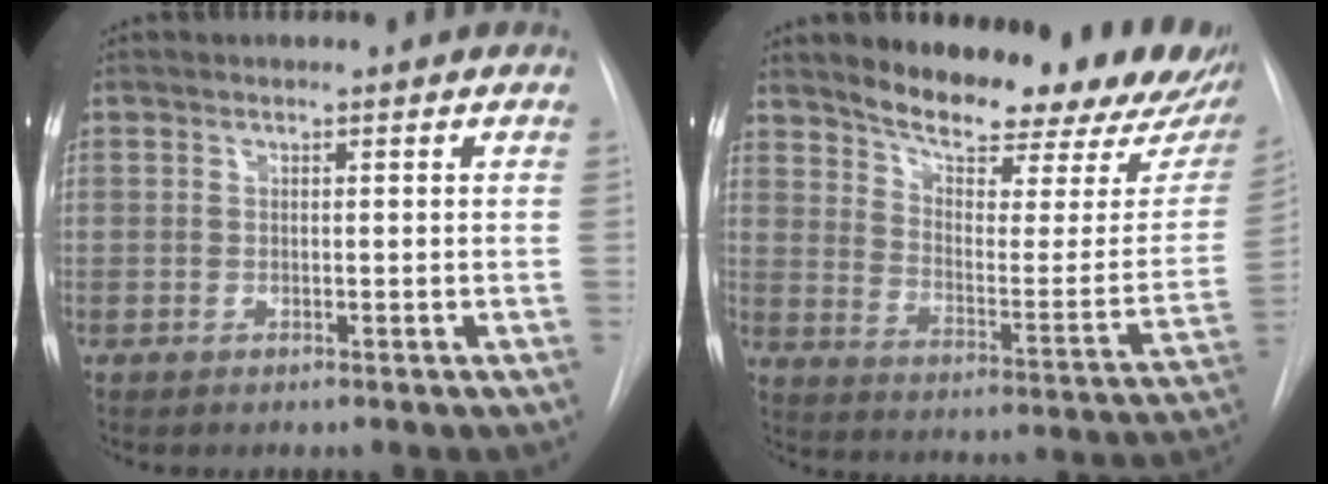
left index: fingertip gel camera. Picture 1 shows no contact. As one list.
[{"total": 22.2, "force": [18.2, 5.6, 11.4], "torque": [-0.159, -0.048, 0.237]}]